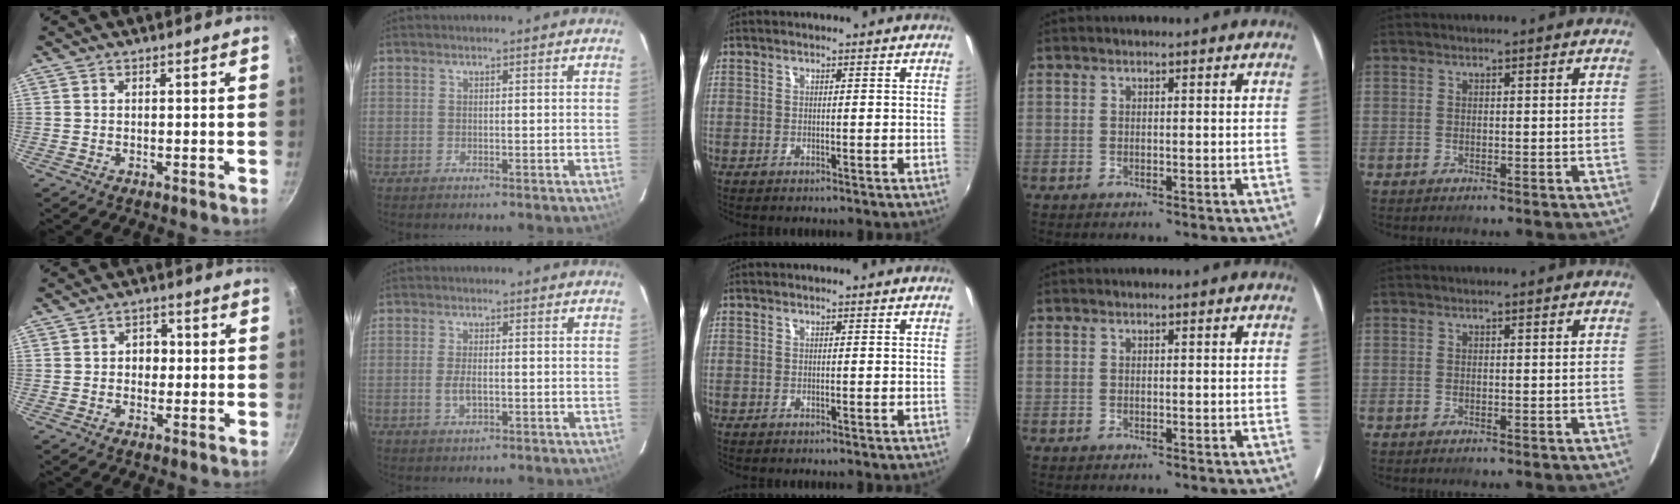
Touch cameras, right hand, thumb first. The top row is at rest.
{"thumb": {"total": 3.9, "force": [0.0, 3.2, 2.1], "torque": [-0.004, 0.006, -0.003]}, "index": {"total": 3.0, "force": [-0.7, 1.3, 2.6], "torque": [-0.051, -0.006, -0.011]}}